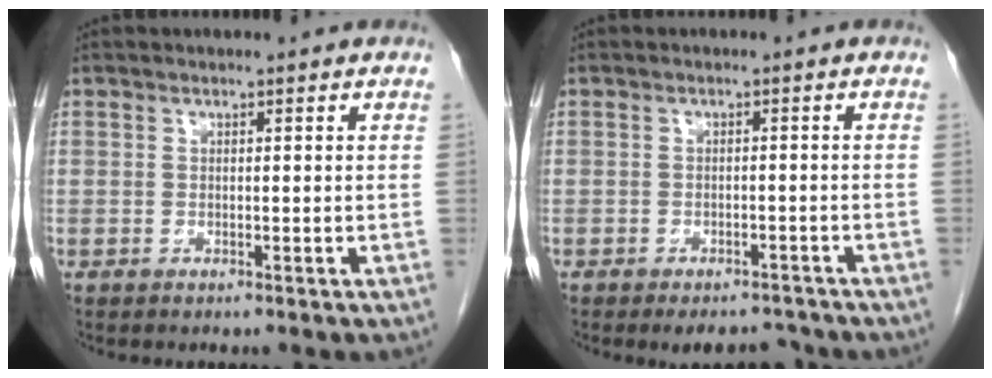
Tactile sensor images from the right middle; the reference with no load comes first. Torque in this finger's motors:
{"motor_torque": [0.02, -0.01, 0.01, 0.01]}